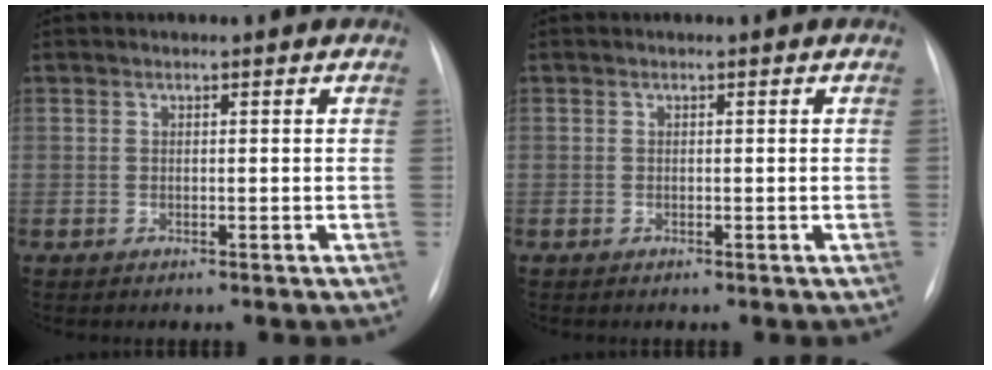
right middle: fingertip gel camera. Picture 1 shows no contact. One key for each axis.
{"total": 0.0}